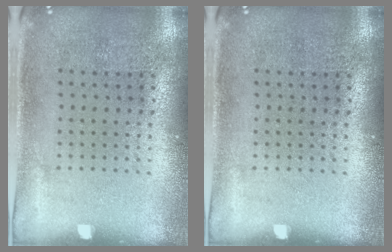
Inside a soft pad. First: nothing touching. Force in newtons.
{"total": 0.0}